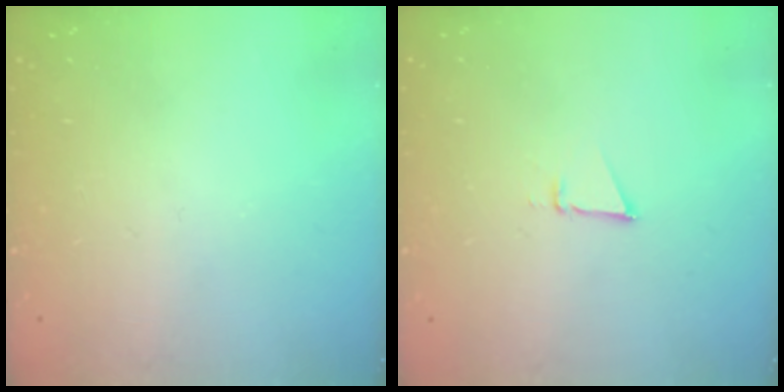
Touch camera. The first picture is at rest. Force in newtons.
{"total": 2.6, "press": 2.5, "slide": 0.8}